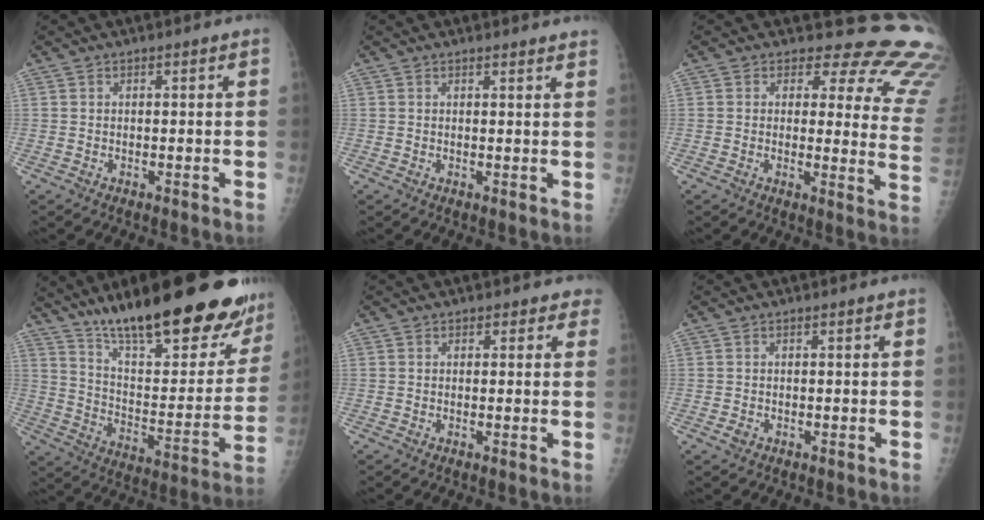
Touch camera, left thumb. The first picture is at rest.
{"total": 3.8, "force": [3.6, 0.6, 1.0], "torque": [-0.002, -0.014, 0.030]}
{"total": 17.0, "force": [14.4, 7.0, 5.8], "torque": [-0.017, -0.121, 0.124]}
{"total": 32.0, "force": [23.2, 8.7, 20.4], "torque": [-0.266, -0.093, 0.343]}
{"total": 2.8, "force": [1.9, 2.0, 0.5], "torque": [0.028, -0.006, 0.007]}
{"total": 1.0, "force": [-0.3, 0.9, 0.5], "torque": [-0.006, 0.001, -0.005]}